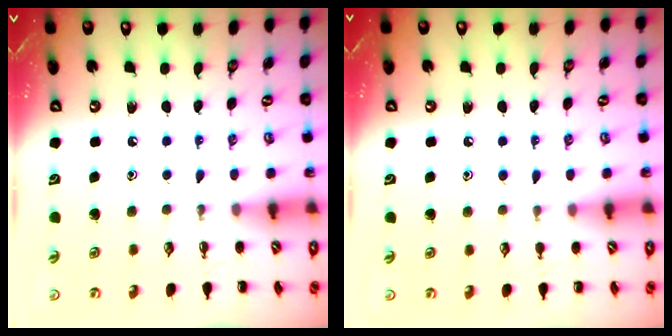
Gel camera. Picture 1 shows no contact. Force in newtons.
{"total": 5.4, "press": 4.9, "slide": 2.2}